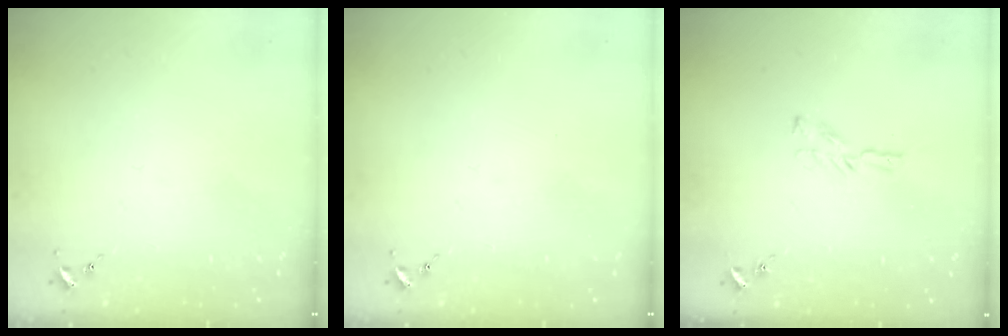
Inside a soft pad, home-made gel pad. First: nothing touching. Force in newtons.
{"total": 0.0}
{"total": 5.2, "press": 5.2, "slide": 0.4}